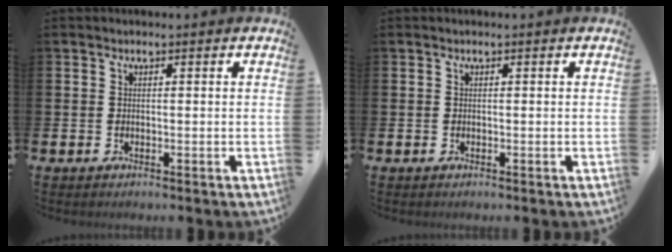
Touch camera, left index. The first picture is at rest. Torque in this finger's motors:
{"motor_torque": [0.12, -0.04, -0.04, -0.01]}